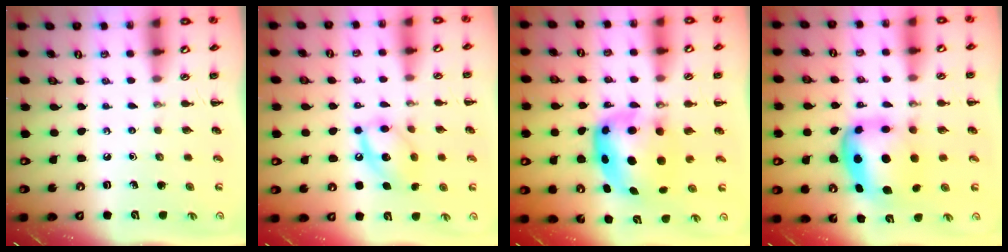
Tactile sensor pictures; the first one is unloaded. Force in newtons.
{"total": 13.2, "press": 13.1, "slide": 1.9}
{"total": 7.5, "press": 7.3, "slide": 1.5}
{"total": 7.1, "press": 6.9, "slide": 1.7}